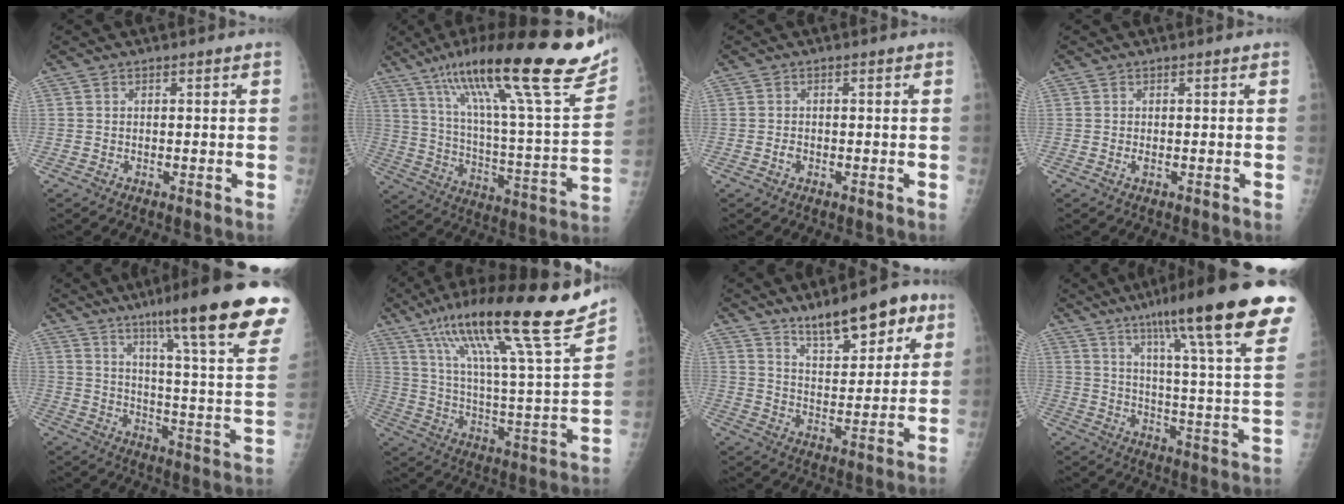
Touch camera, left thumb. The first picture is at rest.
{"total": 31.4, "force": [19.5, 5.7, 24.0], "torque": [-0.358, -0.035, 0.312]}
{"total": 1.0, "force": [-0.4, 0.7, 0.6], "torque": [-0.011, 0.001, -0.008]}
{"total": 0.8, "force": [0.0, 0.2, 0.8], "torque": [-0.017, 0.002, 0.003]}
{"total": 25.5, "force": [17.0, 2.0, 18.9], "torque": [-0.250, -0.076, 0.239]}
{"total": 26.1, "force": [18.2, 2.6, 18.5], "torque": [-0.287, -0.058, 0.302]}
{"total": 13.5, "force": [8.8, 5.0, 9.0], "torque": [-0.102, -0.043, 0.142]}
{"total": 26.6, "force": [17.4, 2.6, 20.0], "torque": [-0.280, -0.057, 0.247]}